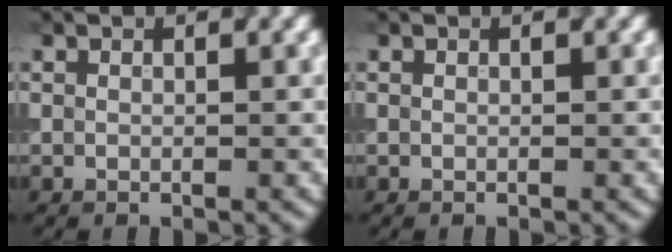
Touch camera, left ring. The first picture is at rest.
{"total": 0.0}